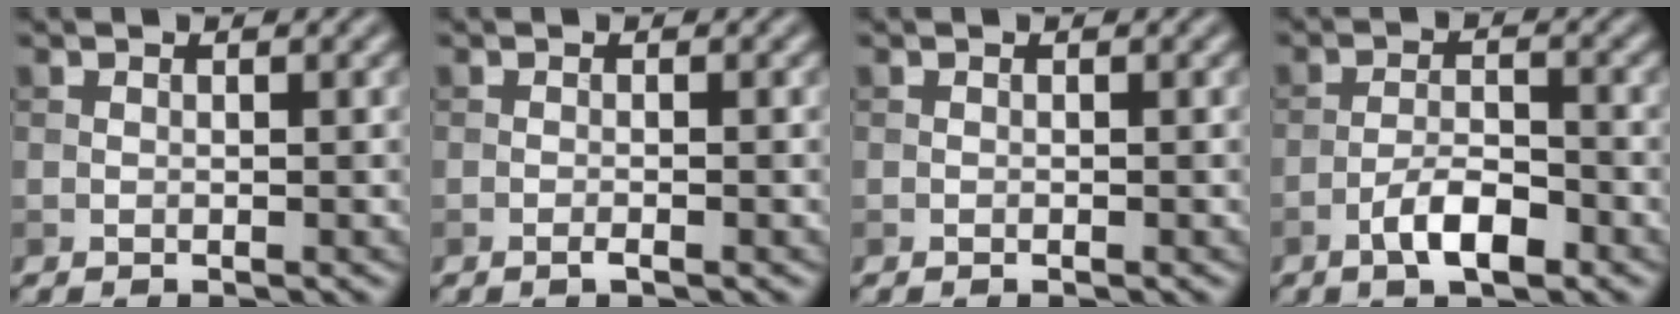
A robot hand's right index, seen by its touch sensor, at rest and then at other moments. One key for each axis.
{"total": 0.7, "fx": -0.4, "fy": 0.1, "fz": 0.6, "tx": -0.010, "ty": -0.001, "tz": -0.009}
{"total": 0.0}
{"total": 3.9, "fx": -2.2, "fy": 1.3, "fz": 2.9, "tx": -0.052, "ty": 0.008, "tz": -0.044}